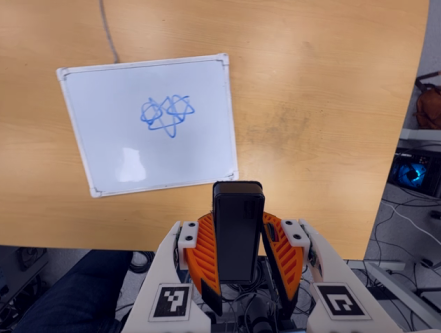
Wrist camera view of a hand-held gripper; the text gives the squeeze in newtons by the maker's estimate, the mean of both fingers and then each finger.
{"total": 5.6, "left": 5.1, "right": 6.1}